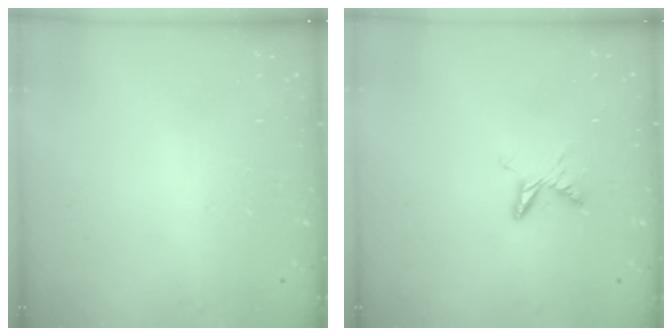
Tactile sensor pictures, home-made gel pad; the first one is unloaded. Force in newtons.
{"total": 6.1, "press": 6.1, "slide": 0.6}